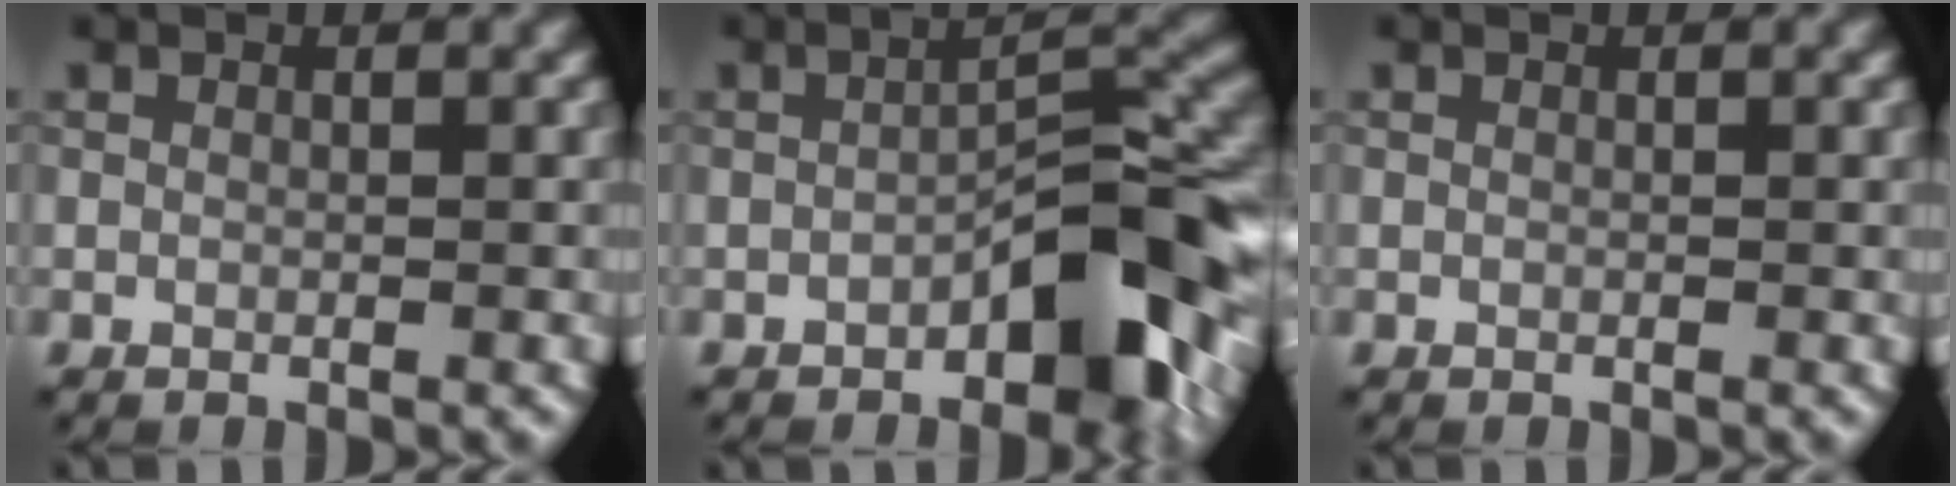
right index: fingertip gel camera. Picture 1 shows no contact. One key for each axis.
{"total": 7.3, "fx": -3.1, "fy": 2.7, "fz": 6.1, "tx": -0.073, "ty": 0.022, "tz": -0.052}
{"total": 0.0}